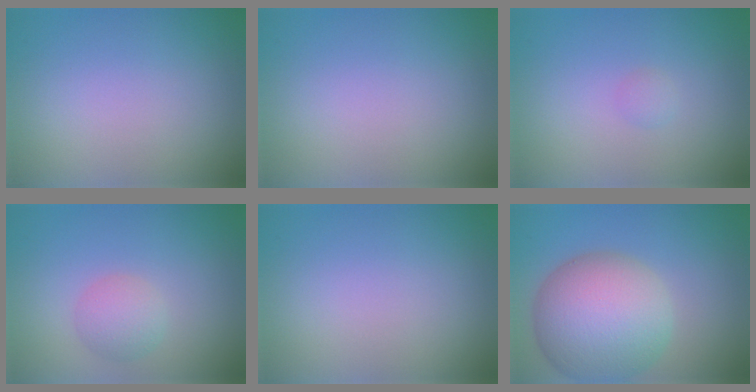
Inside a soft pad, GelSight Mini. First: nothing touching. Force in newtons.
{"total": 0.0}
{"total": 0.6, "press": 0.6, "slide": 0.0}
{"total": 2.3, "press": 2.3, "slide": 0.1}
{"total": 0.0}
{"total": 11.5, "press": 11.5, "slide": 0.5}